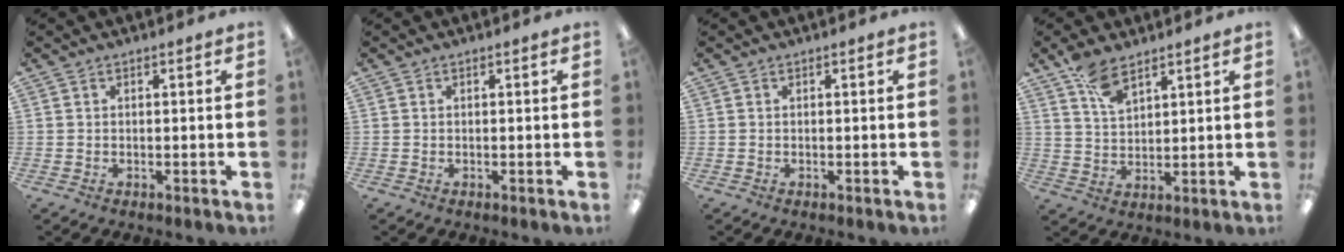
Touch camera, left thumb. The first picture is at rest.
{"total": 0.0}
{"total": 0.0}
{"total": 7.4, "force": [5.3, 3.1, 4.1], "torque": [-0.077, -0.024, 0.098]}